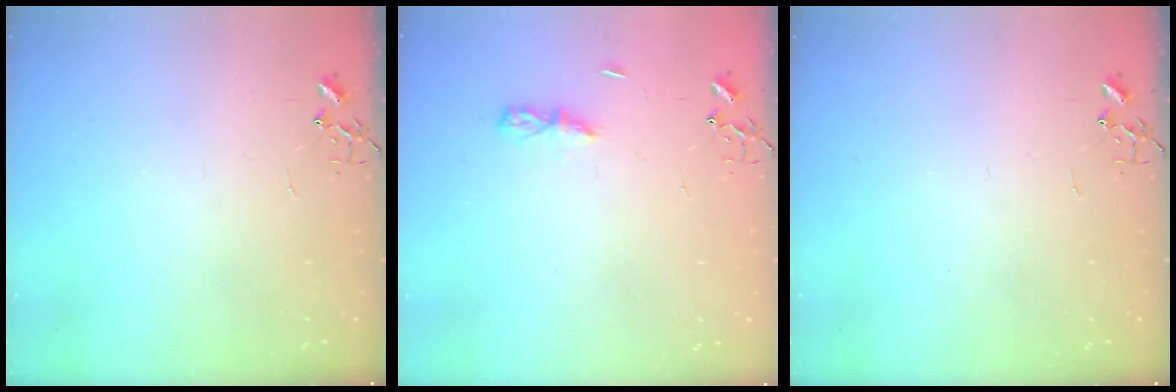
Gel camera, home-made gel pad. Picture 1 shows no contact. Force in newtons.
{"total": 3.8, "press": 3.7, "slide": 0.4}
{"total": 0.0}